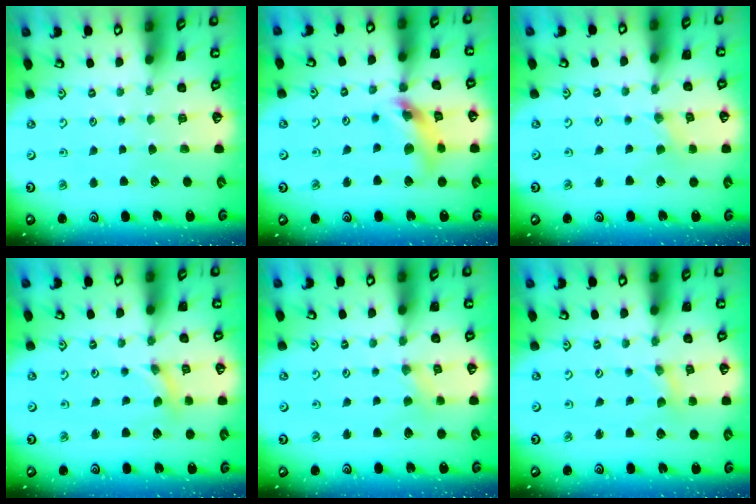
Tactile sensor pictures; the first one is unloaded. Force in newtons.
{"total": 10.7, "press": 10.6, "slide": 1.2}
{"total": 0.0}
{"total": 0.6, "press": 0.5, "slide": 0.1}
{"total": 1.6, "press": 1.5, "slide": 0.4}
{"total": 0.7, "press": 0.7, "slide": 0.2}